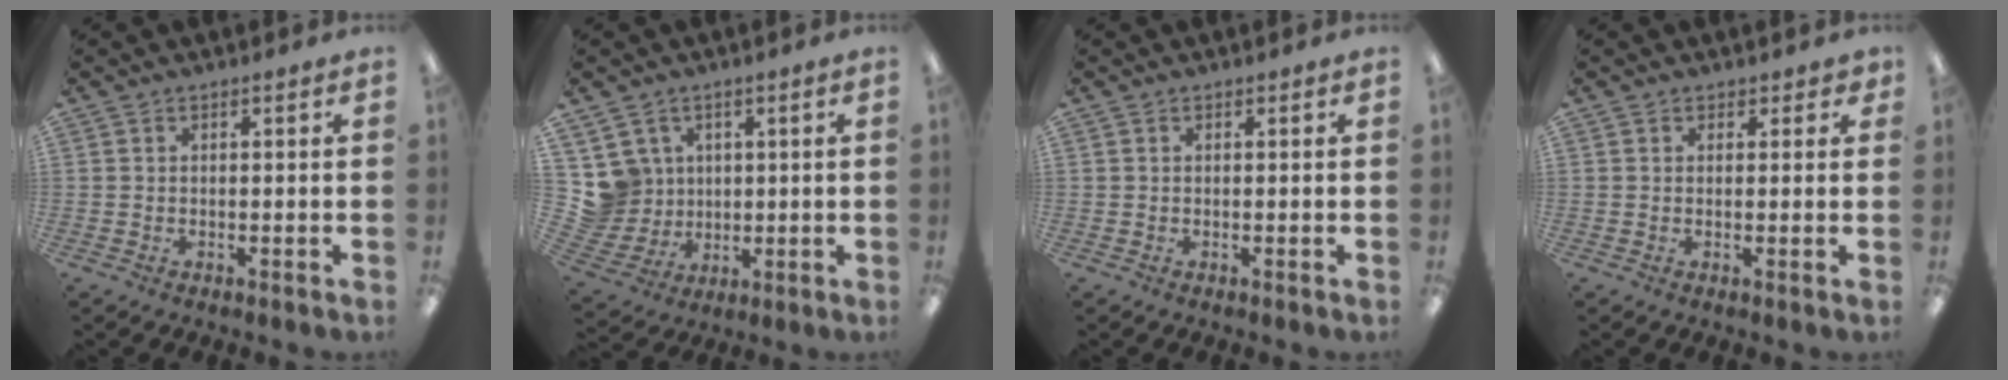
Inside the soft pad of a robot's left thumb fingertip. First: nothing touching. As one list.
[{"total": 8.9, "force": [3.1, 8.3, 0.8], "torque": [-0.043, -0.017, 0.068]}, {"total": 0.0}, {"total": 1.5, "force": [1.1, 1.1, 0.3], "torque": [0.009, -0.004, 0.016]}]